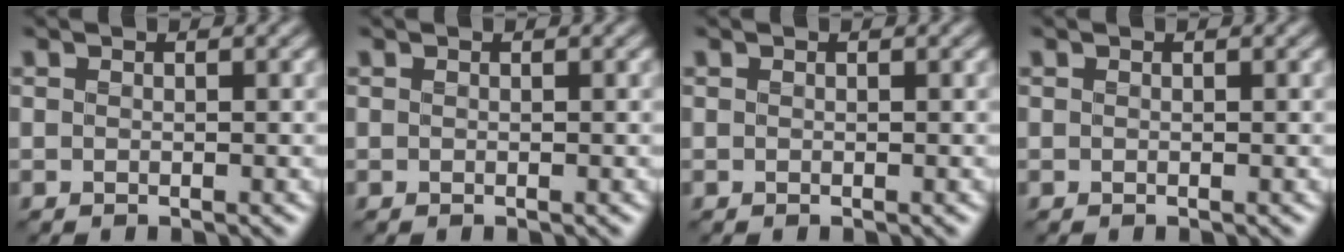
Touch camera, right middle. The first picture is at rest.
{"total": 0.0}
{"total": 0.0}
{"total": 0.0}